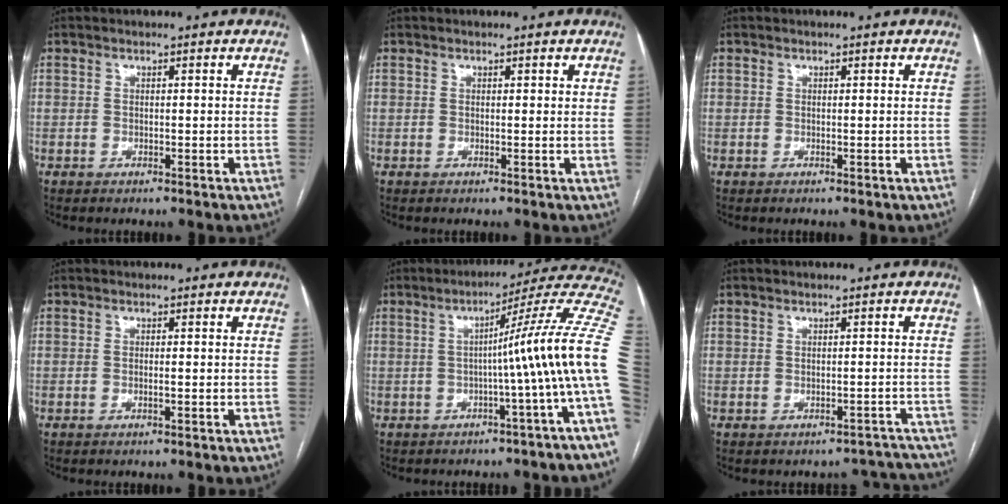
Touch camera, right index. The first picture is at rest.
{"total": 0.5, "force": [0.4, 0.2, 0.3], "torque": [0.000, 0.000, 0.002]}
{"total": 0.0}
{"total": 0.6, "force": [-0.1, 0.0, 0.6], "torque": [-0.011, 0.001, 0.001]}
{"total": 14.1, "force": [-2.0, -2.6, 13.7], "torque": [-0.156, 0.023, -0.041]}
{"total": 5.5, "force": [-4.8, 2.6, -1.0], "torque": [0.035, 0.042, -0.043]}